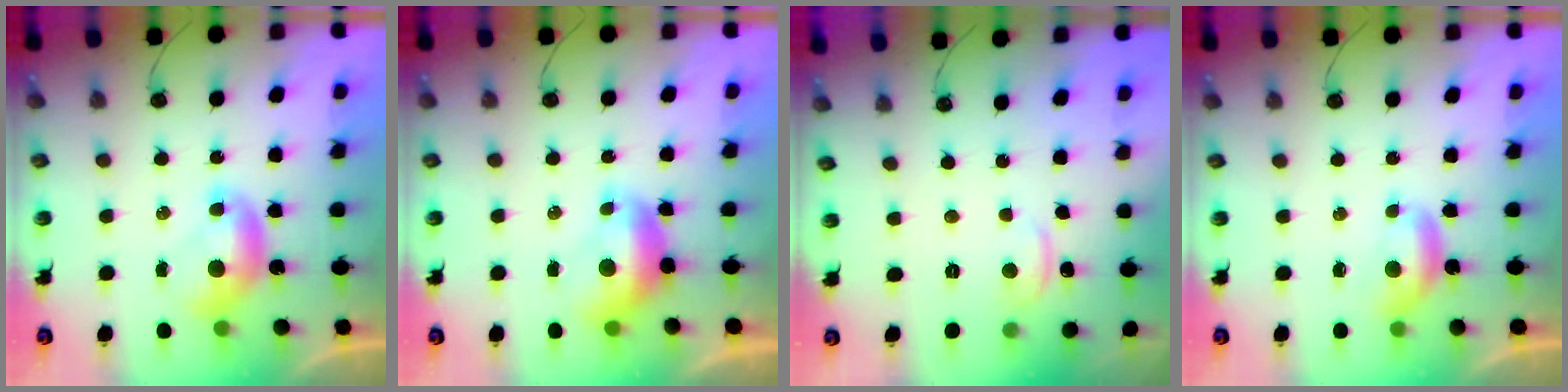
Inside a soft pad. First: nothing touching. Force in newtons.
{"total": 1.3, "press": 1.0, "slide": 0.8}
{"total": 1.8, "press": 1.7, "slide": 0.5}
{"total": 2.1, "press": 2.0, "slide": 0.4}